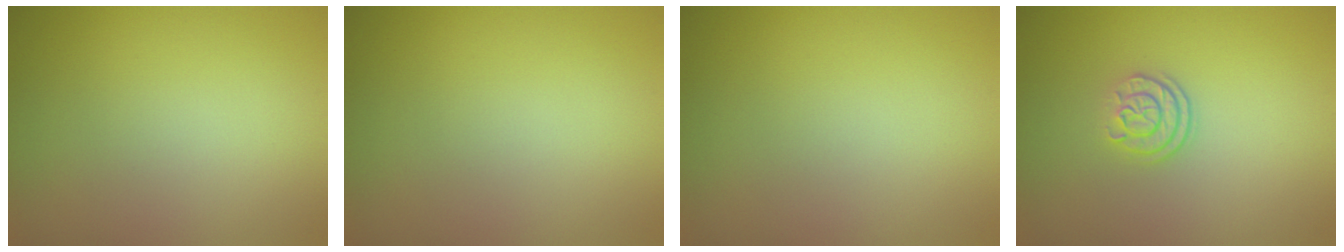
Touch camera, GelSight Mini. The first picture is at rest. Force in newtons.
{"total": 0.0}
{"total": 0.0}
{"total": 2.4, "press": 1.8, "slide": 1.6}